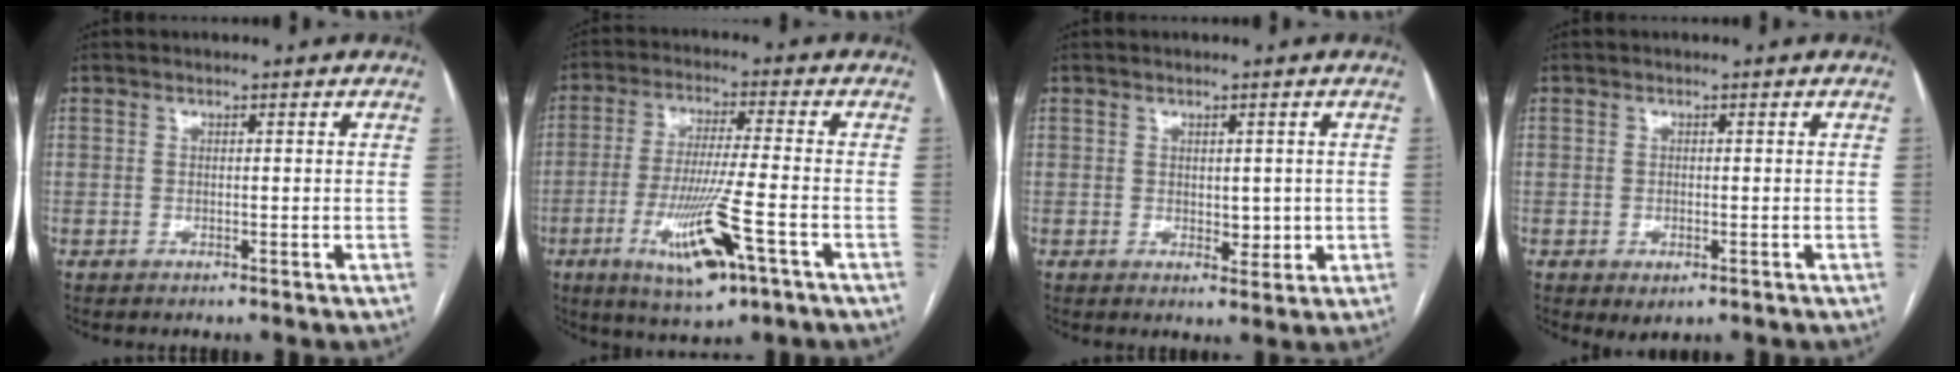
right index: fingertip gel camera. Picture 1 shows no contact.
{"total": 12.5, "force": [-5.2, 1.1, 11.3], "torque": [-0.220, -0.026, -0.086]}
{"total": 3.0, "force": [0.1, 1.8, 2.3], "torque": [-0.027, -0.004, 0.008]}
{"total": 2.0, "force": [-0.8, 1.0, 1.5], "torque": [-0.021, -0.003, -0.002]}